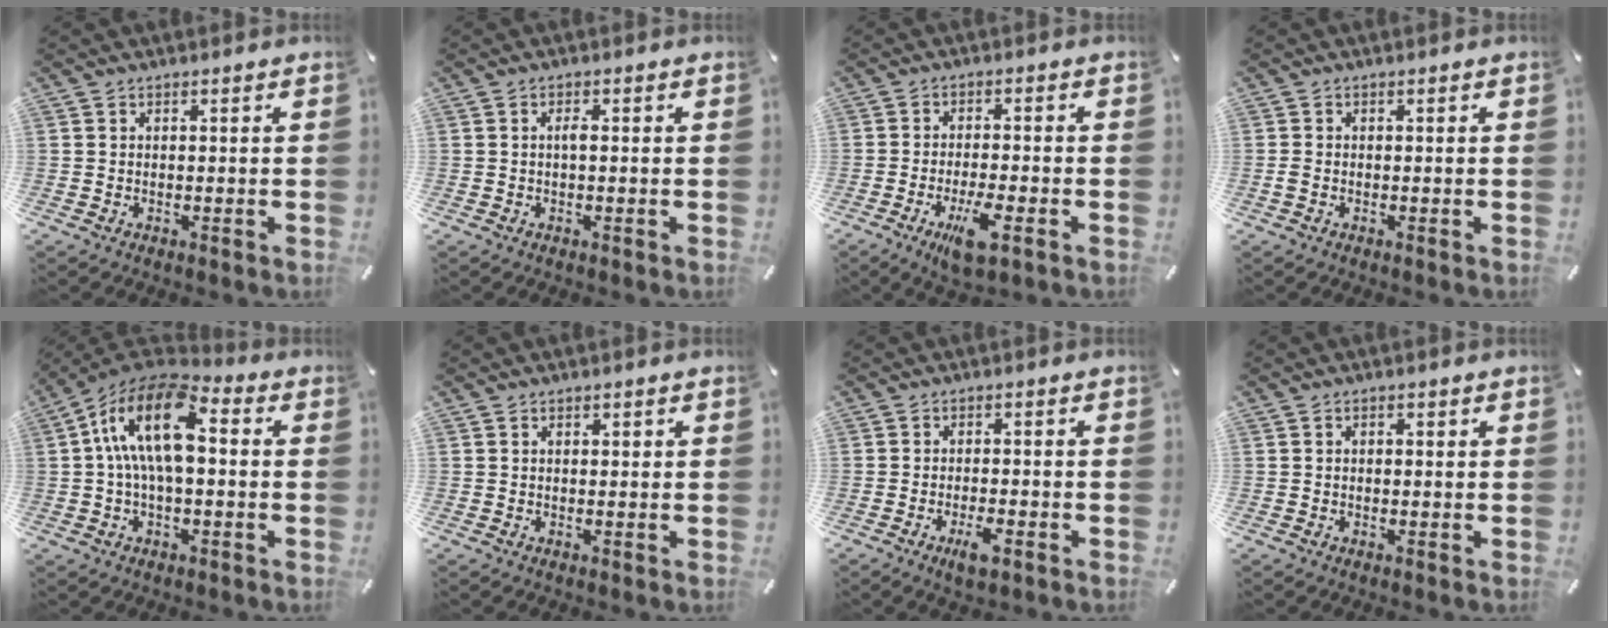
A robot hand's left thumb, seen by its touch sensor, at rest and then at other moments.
{"total": 1.7, "force": [0.0, 0.6, 1.6], "torque": [-0.031, 0.003, -0.002]}
{"total": 7.6, "force": [-3.7, 1.9, 6.4], "torque": [-0.122, 0.002, -0.062]}
{"total": 0.9, "force": [-0.3, 0.7, 0.5], "torque": [-0.009, 0.003, -0.007]}
{"total": 16.5, "force": [2.6, 8.5, 13.9], "torque": [-0.263, -0.003, 0.045]}
{"total": 0.8, "force": [0.1, 0.6, 0.6], "torque": [-0.012, 0.004, 0.001]}
{"total": 4.6, "force": [-2.5, 1.5, 3.6], "torque": [-0.060, 0.008, -0.042]}
{"total": 1.0, "force": [-0.1, 0.7, 0.6], "torque": [-0.012, 0.004, -0.003]}